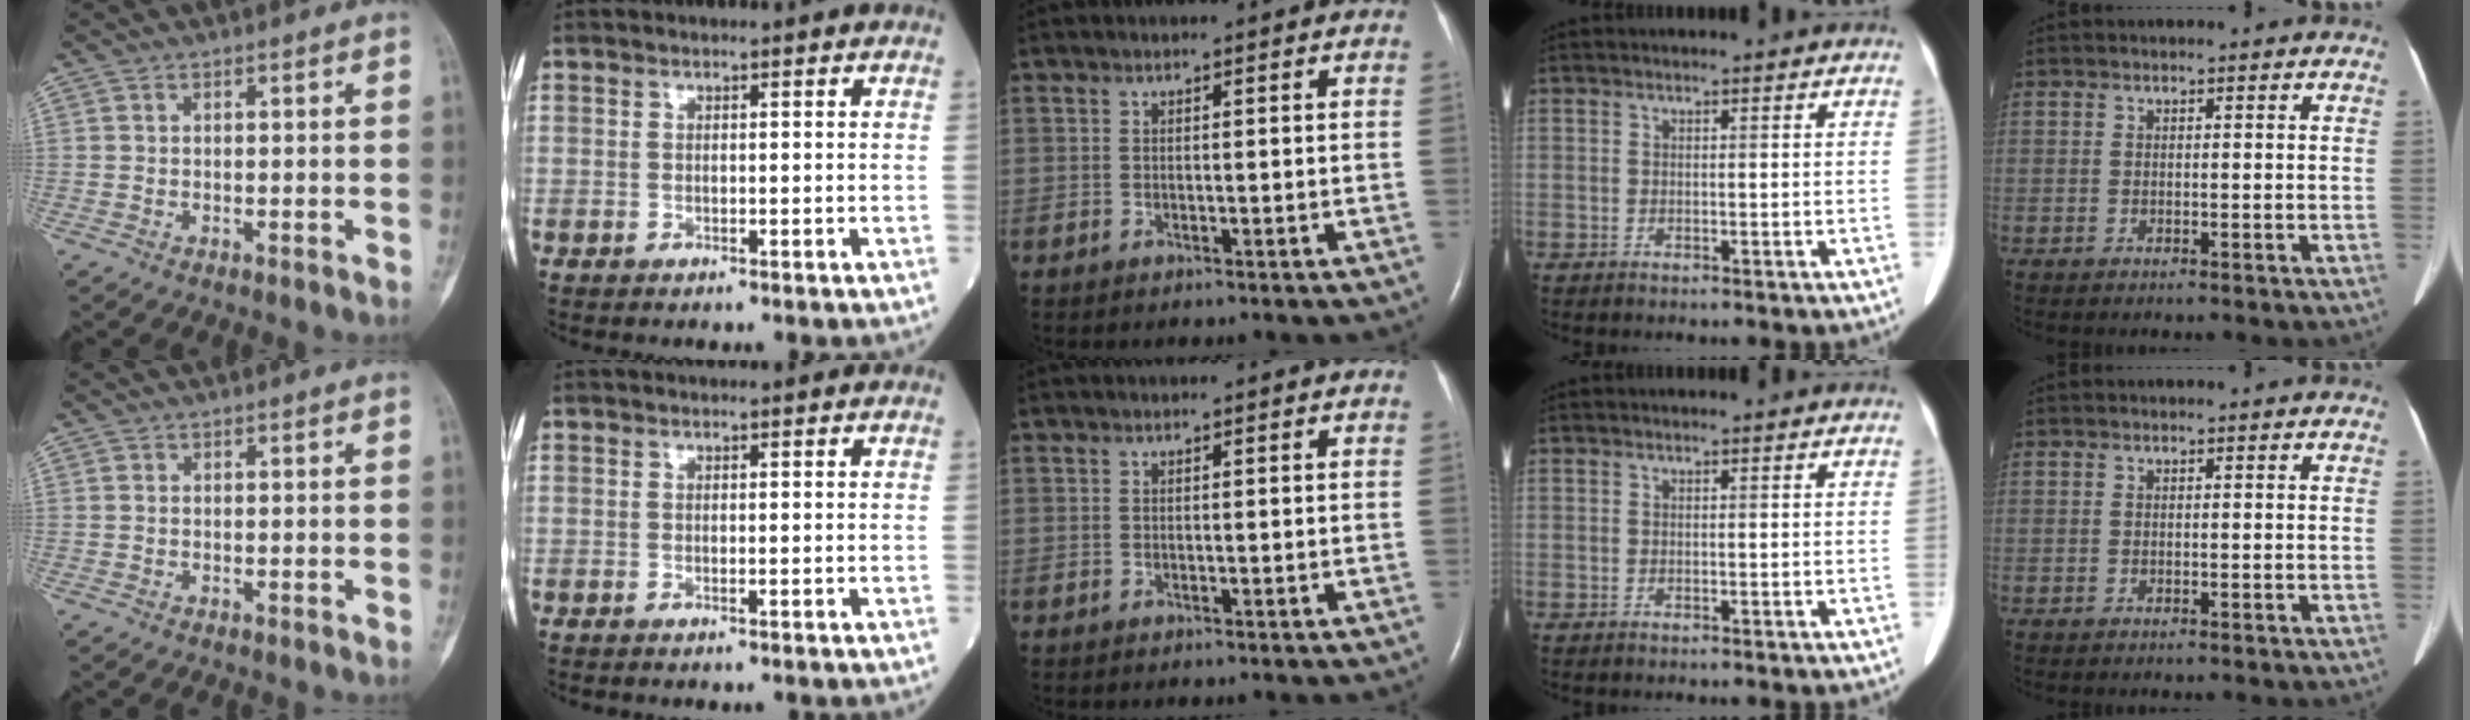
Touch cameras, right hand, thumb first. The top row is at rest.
{}